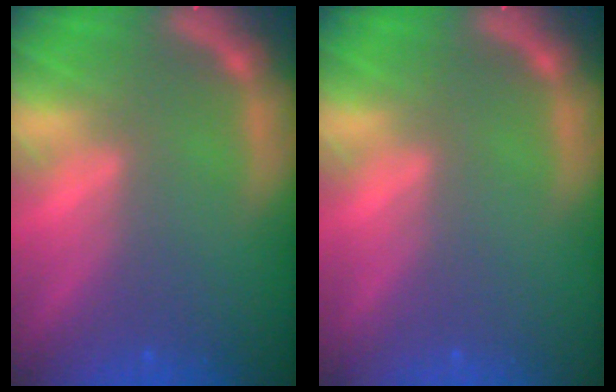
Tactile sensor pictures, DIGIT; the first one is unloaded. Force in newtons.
{"total": 0.0}